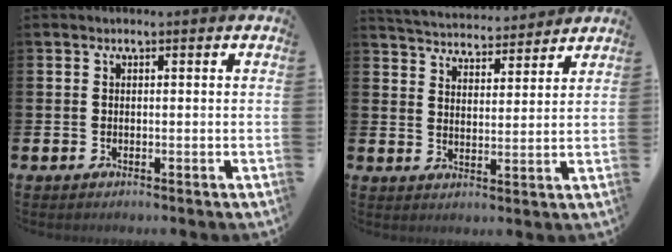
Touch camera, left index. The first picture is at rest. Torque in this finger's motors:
{"motor_torque": [0.52, -1.62, 0.15, 0.03]}